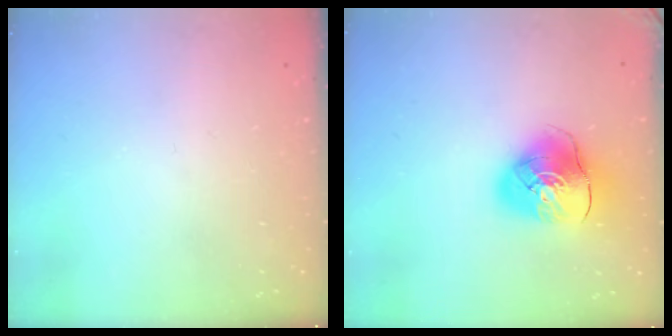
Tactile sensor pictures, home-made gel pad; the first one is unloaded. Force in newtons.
{"total": 12.7, "press": 12.5, "slide": 1.8}